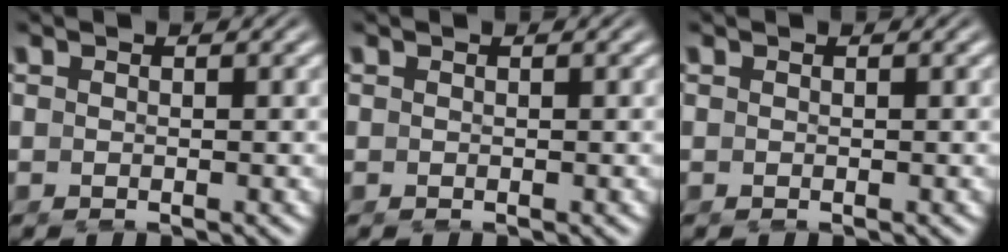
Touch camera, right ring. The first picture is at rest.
{"total": 0.0}
{"total": 0.0}